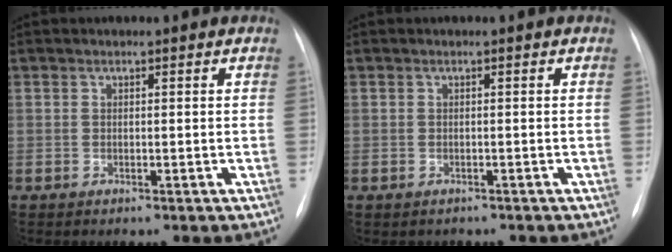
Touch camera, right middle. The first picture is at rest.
{"total": 1.2, "force": [-0.9, 0.7, 0.0], "torque": [-0.004, 0.001, -0.012]}